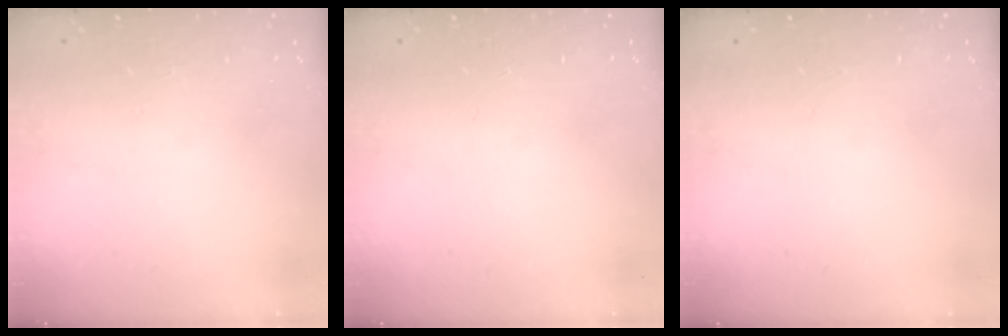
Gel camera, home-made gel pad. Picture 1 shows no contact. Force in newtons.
{"total": 0.0}
{"total": 0.0}